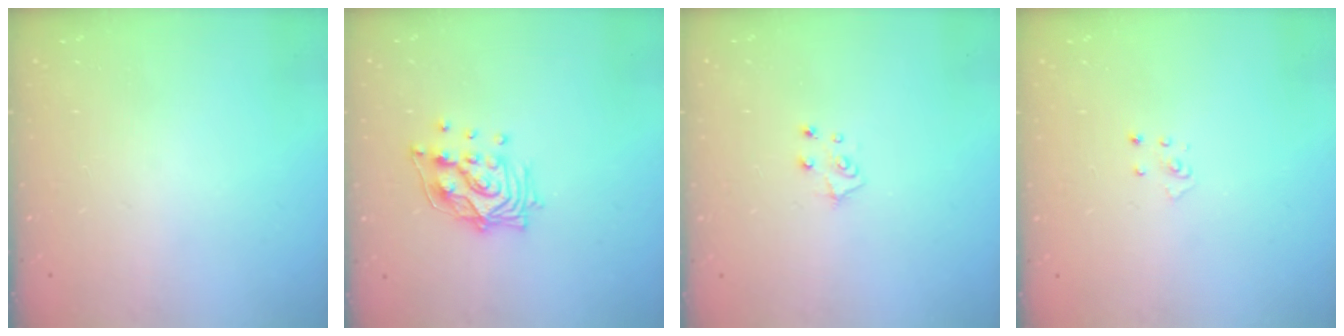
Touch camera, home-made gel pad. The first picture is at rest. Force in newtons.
{"total": 12.9, "press": 12.8, "slide": 1.2}
{"total": 5.6, "press": 5.6, "slide": 0.5}
{"total": 2.8, "press": 2.8, "slide": 0.3}